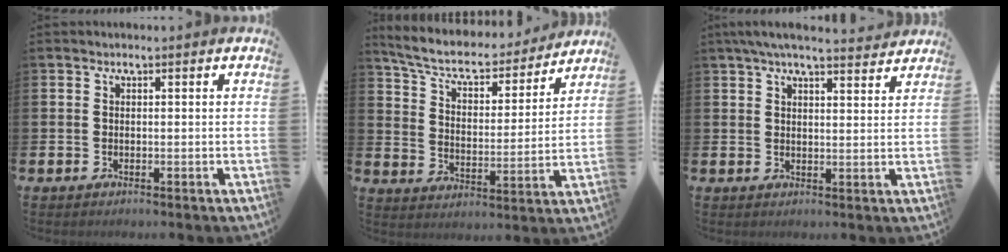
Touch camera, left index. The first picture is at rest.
{"total": 7.3, "force": [6.6, 2.2, 2.4], "torque": [-0.077, -0.050, 0.109]}
{"total": 5.3, "force": [4.8, 0.6, 2.1], "torque": [-0.049, -0.013, 0.087]}